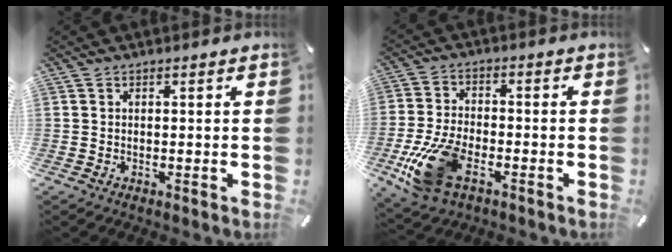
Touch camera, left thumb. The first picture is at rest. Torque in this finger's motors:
{"motor_torque": [1.34, 1.59, 0.83, 0.67, 0.15]}